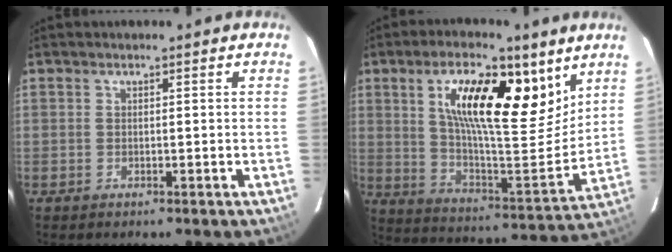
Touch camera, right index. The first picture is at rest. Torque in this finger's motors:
{"motor_torque": [1.19, 0.78, 1.05, 0.21]}